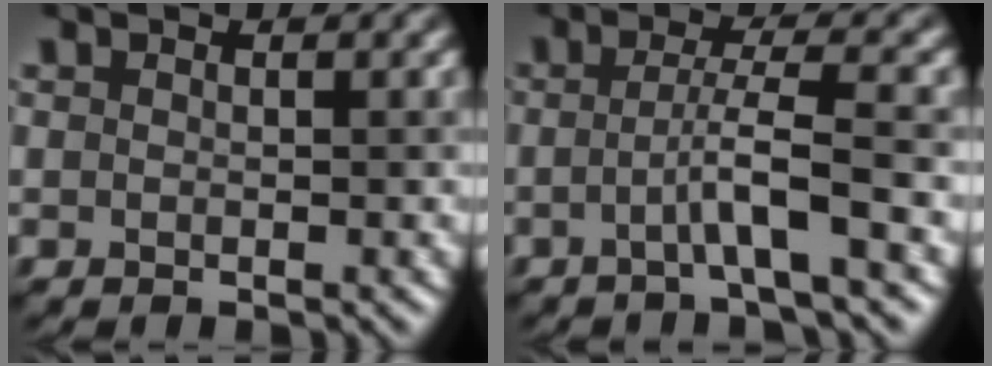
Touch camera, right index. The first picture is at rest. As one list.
[{"total": 4.0, "force": [-1.2, 0.2, 3.8], "torque": [-0.063, 0.007, -0.028]}]